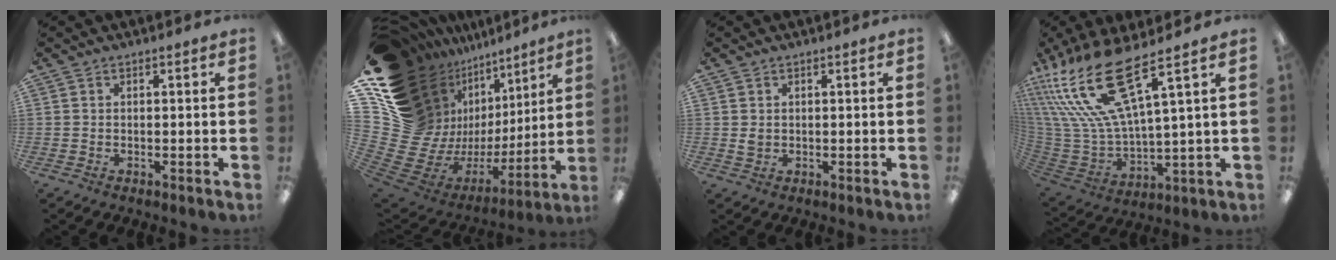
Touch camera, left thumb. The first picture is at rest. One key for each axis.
{"total": 21.3, "fx": 7.7, "fy": 16.9, "fz": 10.4, "tx": -0.179, "ty": -0.107, "tz": 0.212}
{"total": 1.7, "fx": 0.5, "fy": 1.5, "fz": 0.5, "tx": -0.011, "ty": 0.003, "tz": 0.008}
{"total": 22.4, "fx": 13.8, "fy": 6.1, "fz": 16.6, "tx": -0.360, "ty": -0.088, "tz": 0.236}